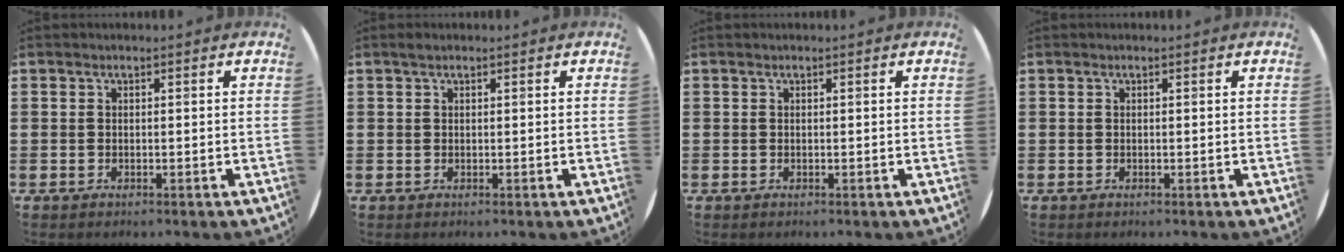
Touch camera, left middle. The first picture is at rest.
{"total": 0.8, "force": [0.6, 0.5, 0.2], "torque": [0.002, 0.000, 0.009]}
{"total": 0.0}
{"total": 0.0}